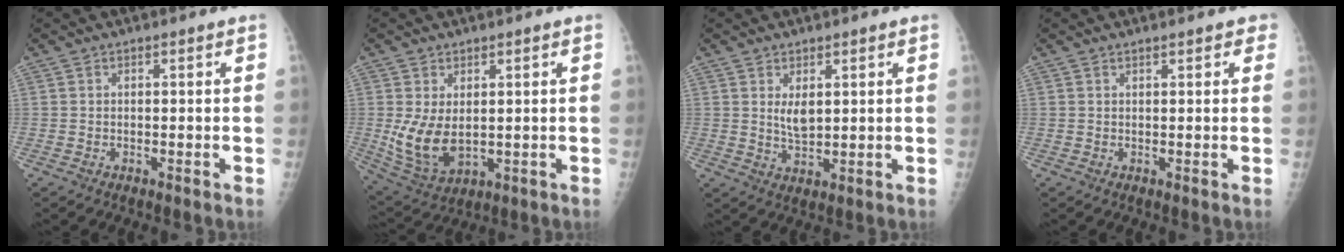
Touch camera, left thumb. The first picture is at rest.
{"total": 8.8, "force": [0.5, 5.5, 6.9], "torque": [-0.128, -0.017, 0.029]}
{"total": 3.9, "force": [1.4, 2.0, 3.1], "torque": [-0.047, -0.016, 0.030]}
{"total": 2.1, "force": [1.5, 0.9, 1.2], "torque": [-0.002, 0.000, 0.014]}